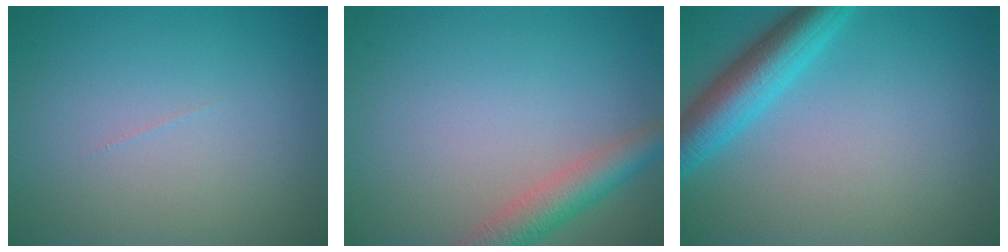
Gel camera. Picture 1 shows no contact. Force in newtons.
{"total": 3.9, "press": 3.9, "slide": 0.3}
{"total": 5.2, "press": 5.1, "slide": 0.2}